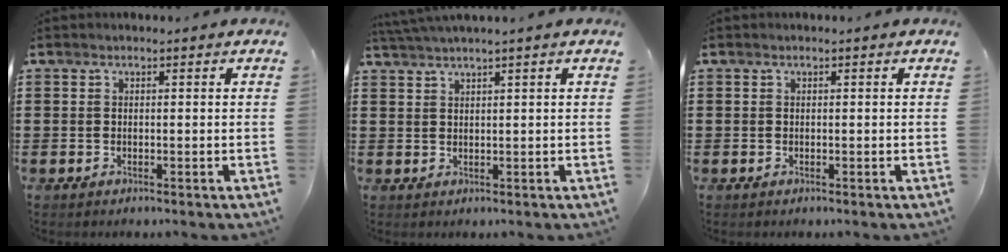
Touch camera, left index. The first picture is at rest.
{"total": 1.9, "force": [1.7, -0.4, 0.7], "torque": [-0.016, 0.001, 0.033]}
{"total": 0.0}